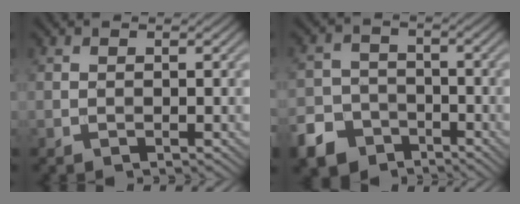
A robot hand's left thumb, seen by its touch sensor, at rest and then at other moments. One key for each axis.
{"total": 8.0, "fx": -5.2, "fy": 5.5, "fz": 2.5, "tx": -0.051, "ty": -0.017, "tz": -0.104}